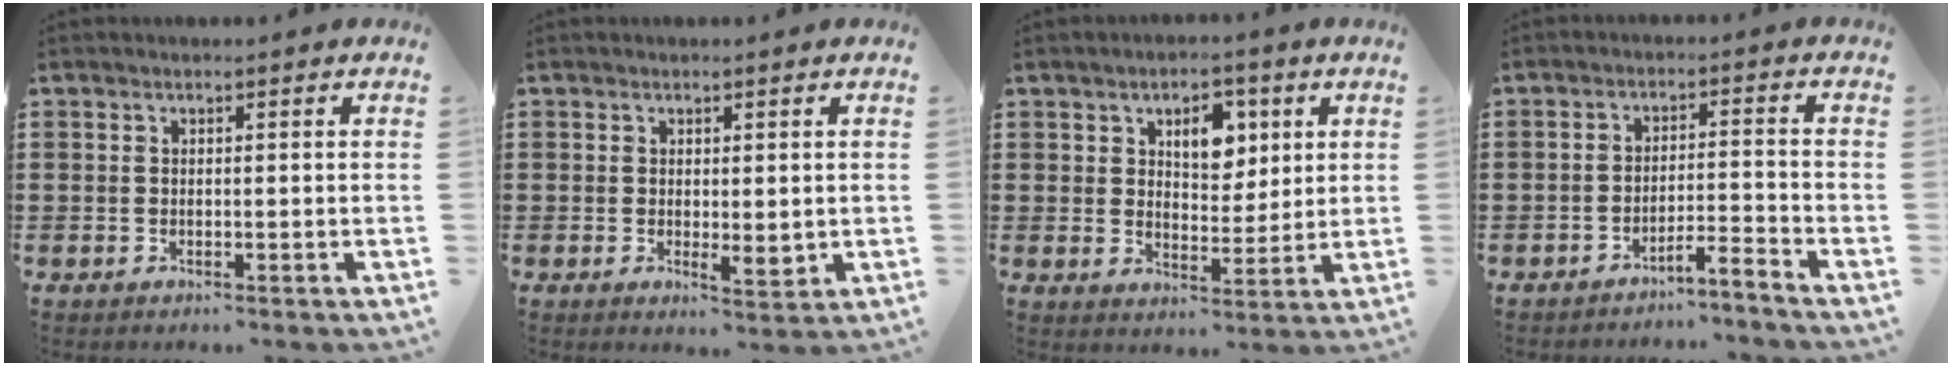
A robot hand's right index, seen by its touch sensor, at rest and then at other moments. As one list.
[{"total": 2.9, "force": [0.0, 1.3, 2.6], "torque": [-0.040, -0.002, -0.001]}, {"total": 6.2, "force": [2.8, 3.8, 4.0], "torque": [-0.067, 0.007, 0.043]}, {"total": 3.7, "force": [-3.5, -0.6, 0.8], "torque": [-0.017, -0.004, -0.073]}]